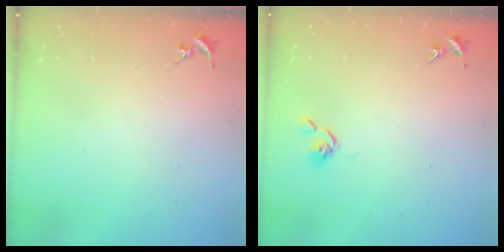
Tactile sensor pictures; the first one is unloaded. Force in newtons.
{"total": 3.8, "press": 3.7, "slide": 0.8}